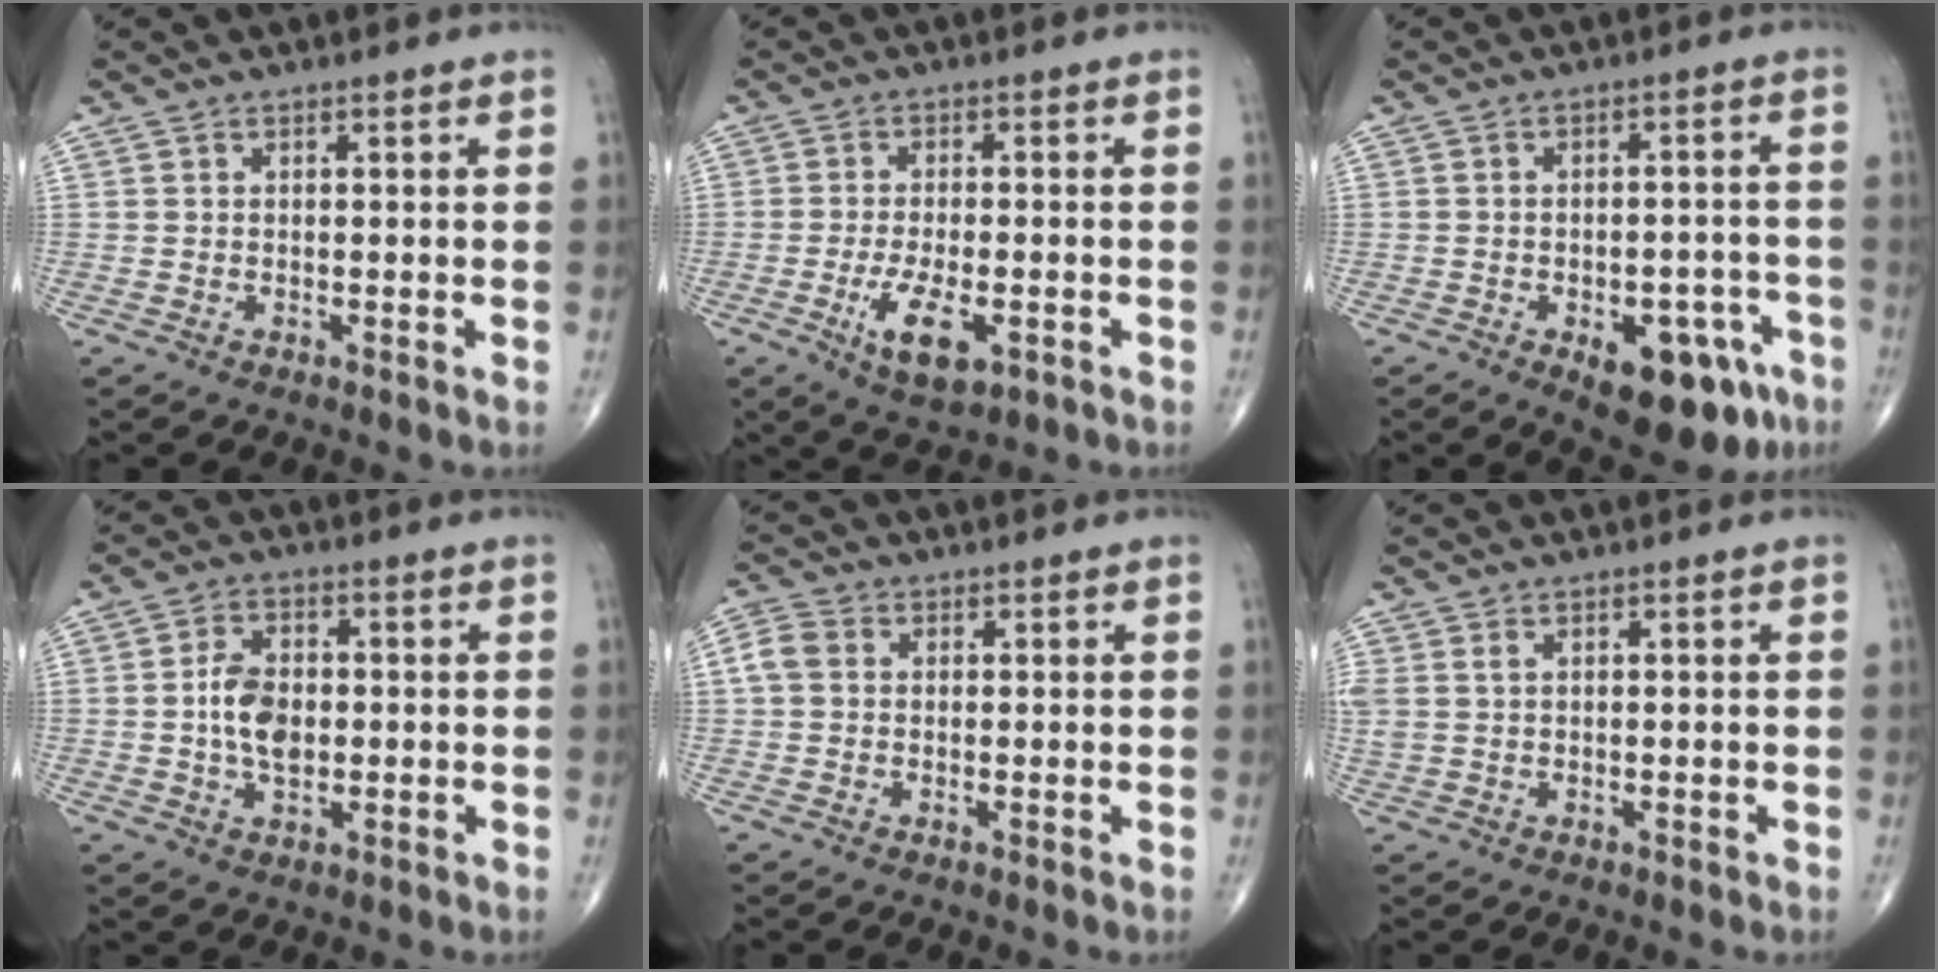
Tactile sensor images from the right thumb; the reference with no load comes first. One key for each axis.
{"total": 7.8, "fx": -2.9, "fy": 3.2, "fz": 6.5, "tx": -0.114, "ty": -0.004, "tz": -0.043}
{"total": 13.6, "fx": -6.9, "fy": 6.7, "fz": 9.5, "tx": -0.090, "ty": 0.034, "tz": -0.083}
{"total": 7.1, "fx": -0.3, "fy": 4.5, "fz": 5.5, "tx": -0.091, "ty": 0.005, "tz": -0.008}
{"total": 3.9, "fx": 0.5, "fy": 3.2, "fz": 2.1, "tx": -0.047, "ty": 0.012, "tz": 0.003}
{"total": 2.4, "fx": 0.9, "fy": 1.5, "fz": 1.7, "tx": -0.055, "ty": 0.011, "tz": 0.027}